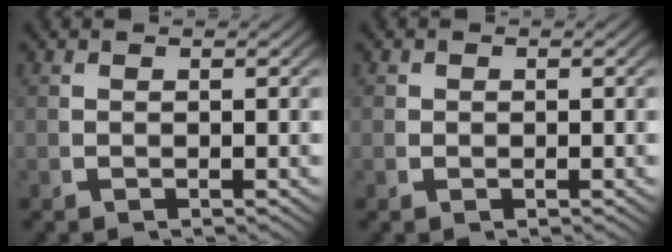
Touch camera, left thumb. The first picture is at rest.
{"total": 0.6, "force": [0.1, 0.5, 0.2], "torque": [-0.009, -0.008, 0.004]}